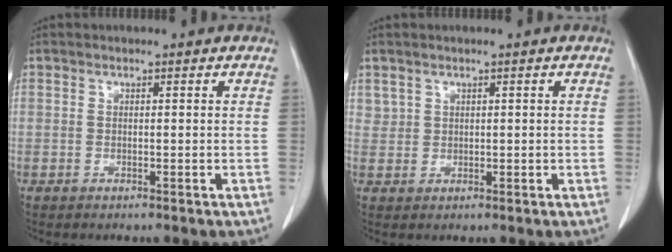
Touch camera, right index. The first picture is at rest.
{"total": 1.4, "force": [0.9, 1.1, 0.0], "torque": [0.008, 0.006, 0.015]}